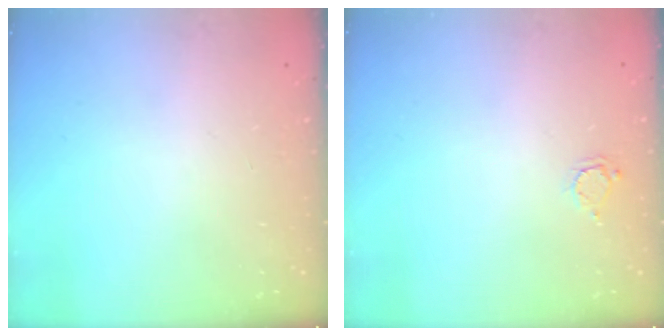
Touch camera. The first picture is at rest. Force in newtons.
{"total": 2.9, "press": 2.9, "slide": 0.4}